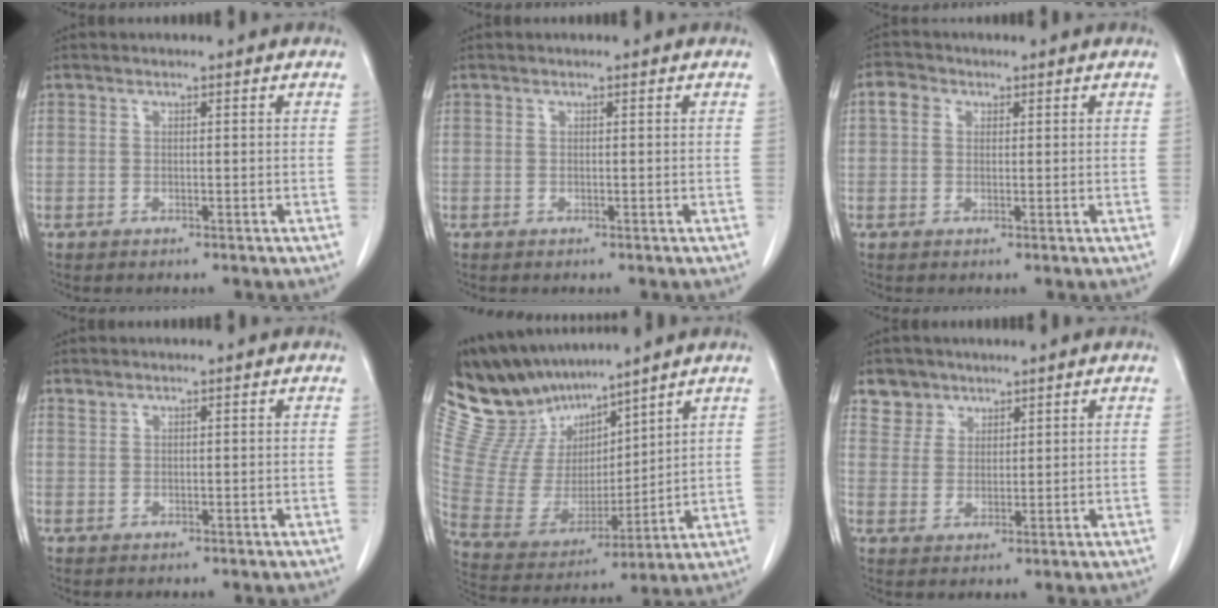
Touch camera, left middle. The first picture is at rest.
{"total": 0.0}
{"total": 2.6, "force": [0.8, 2.1, 1.3], "torque": [-0.027, 0.015, 0.015]}
{"total": 0.6, "force": [0.6, 0.1, 0.1], "torque": [-0.007, 0.004, 0.015]}
{"total": 14.5, "force": [13.2, 4.3, 4.5], "torque": [-0.107, 0.012, 0.267]}
{"total": 4.2, "force": [3.1, 2.8, -0.4], "torque": [0.016, 0.003, 0.054]}